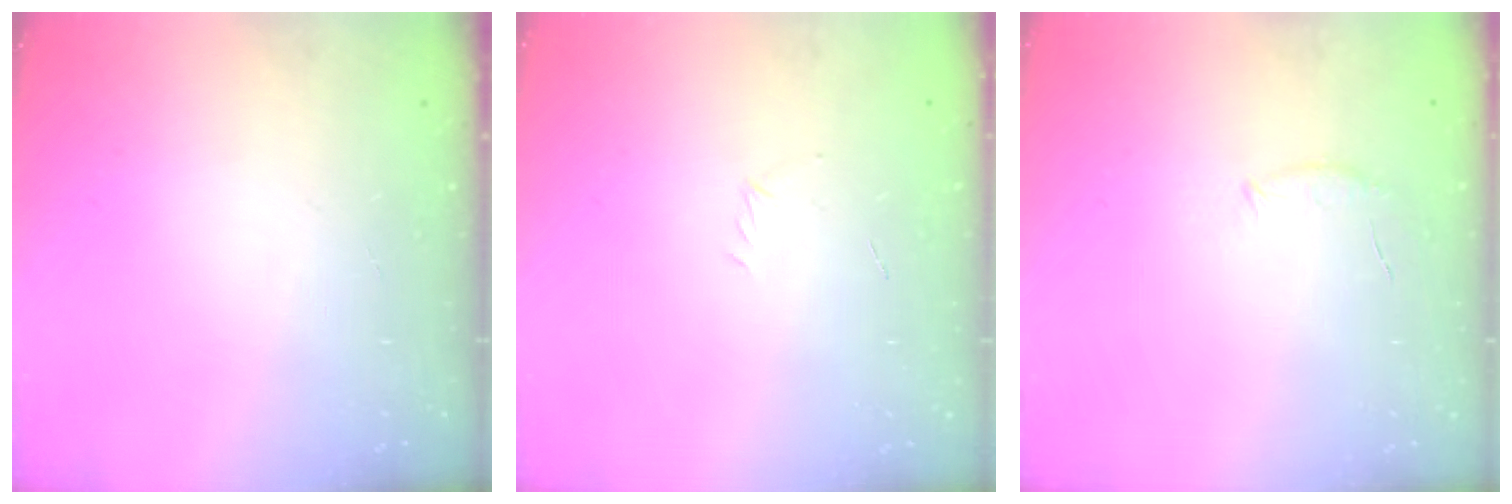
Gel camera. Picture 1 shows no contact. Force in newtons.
{"total": 2.7, "press": 2.6, "slide": 0.7}
{"total": 4.5, "press": 4.5, "slide": 0.9}